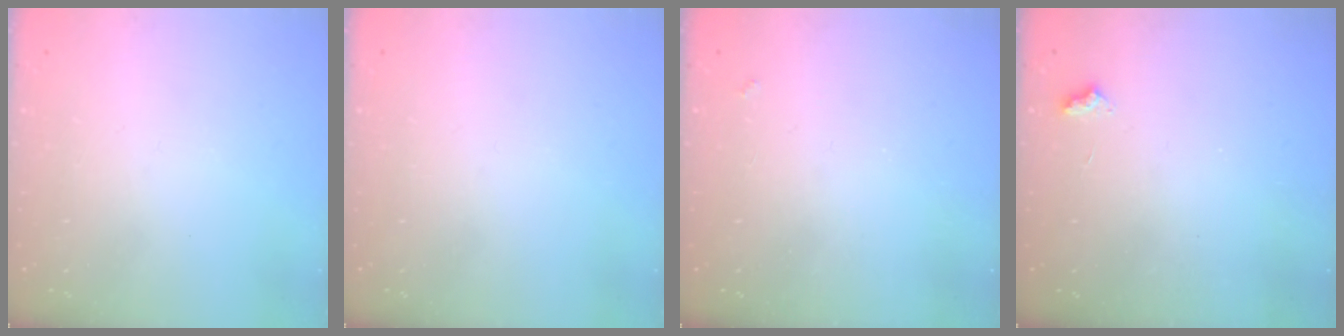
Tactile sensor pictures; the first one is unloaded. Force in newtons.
{"total": 0.0}
{"total": 1.3, "press": 1.3, "slide": 0.4}
{"total": 2.7, "press": 2.7, "slide": 0.4}